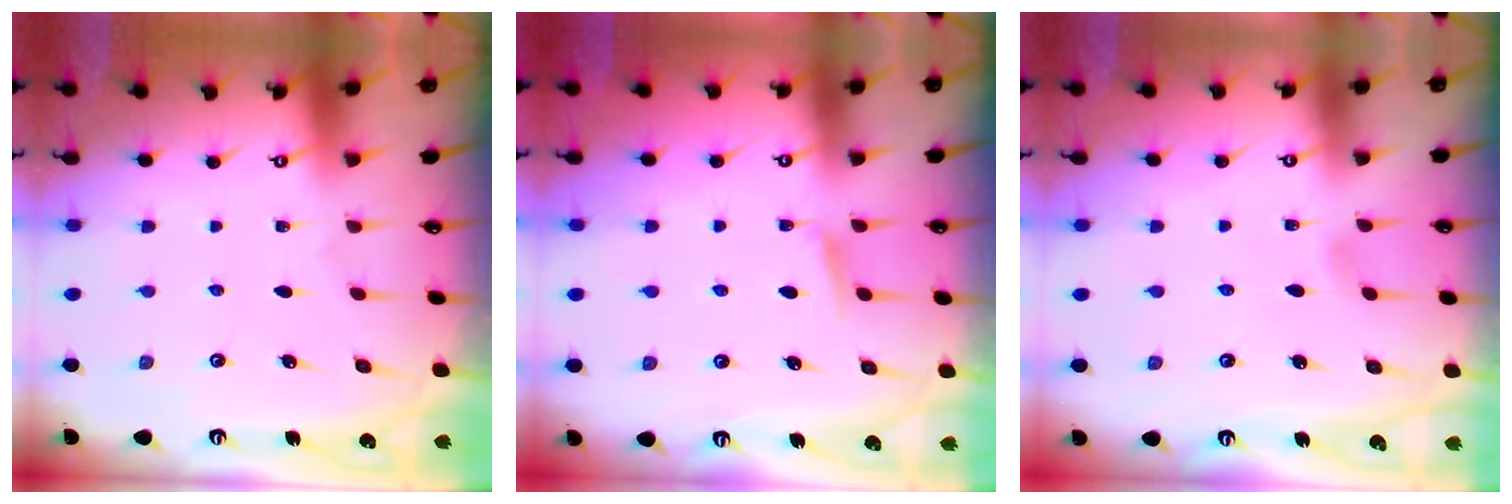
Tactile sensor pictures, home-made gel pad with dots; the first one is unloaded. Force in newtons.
{"total": 4.4, "press": 4.4, "slide": 0.7}
{"total": 3.3, "press": 3.2, "slide": 0.4}